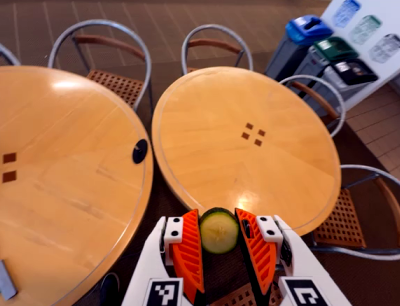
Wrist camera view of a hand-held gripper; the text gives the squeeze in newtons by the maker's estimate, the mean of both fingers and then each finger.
{"total": 8.3, "left": 8.5, "right": 8.2}